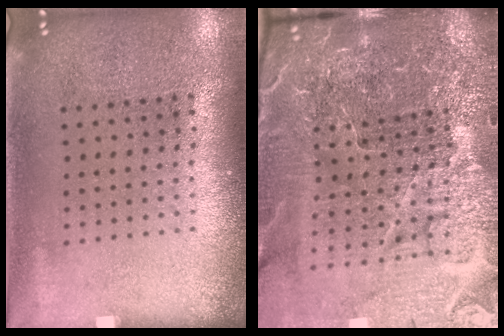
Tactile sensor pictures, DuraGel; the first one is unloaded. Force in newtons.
{"total": 6.2, "press": 5.5, "slide": 2.9}